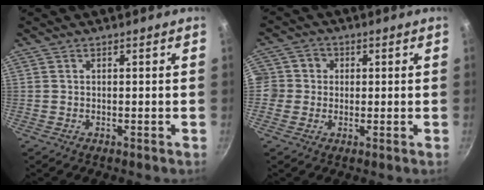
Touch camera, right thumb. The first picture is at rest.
{"total": 6.2, "force": [0.3, 6.1, 1.1], "torque": [0.001, 0.015, 0.001]}